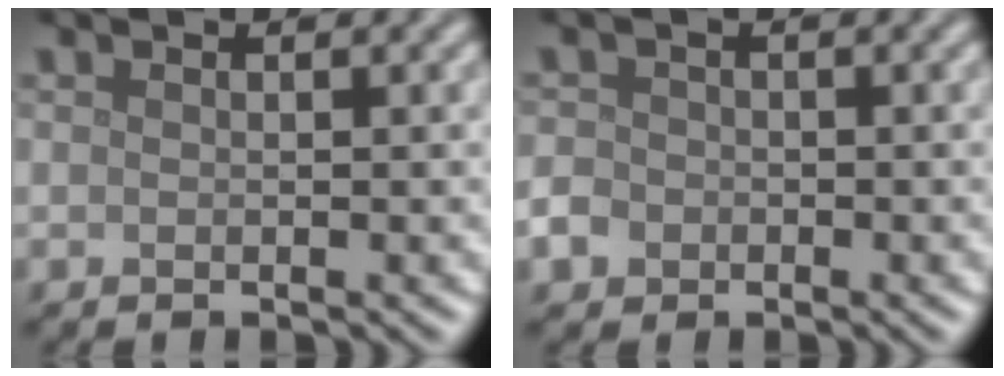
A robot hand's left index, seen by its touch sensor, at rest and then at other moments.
{"total": 1.9, "force": [-0.9, 1.6, 0.6], "torque": [-0.009, -0.001, -0.017]}